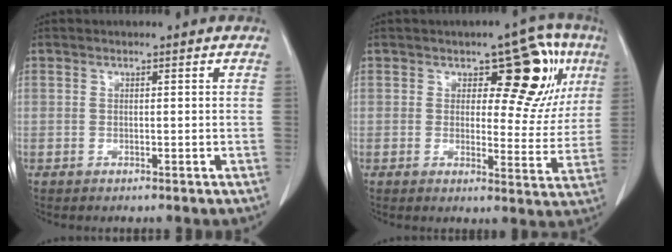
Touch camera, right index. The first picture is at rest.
{"total": 12.1, "force": [5.0, 5.9, 9.3], "torque": [-0.095, 0.019, 0.067]}